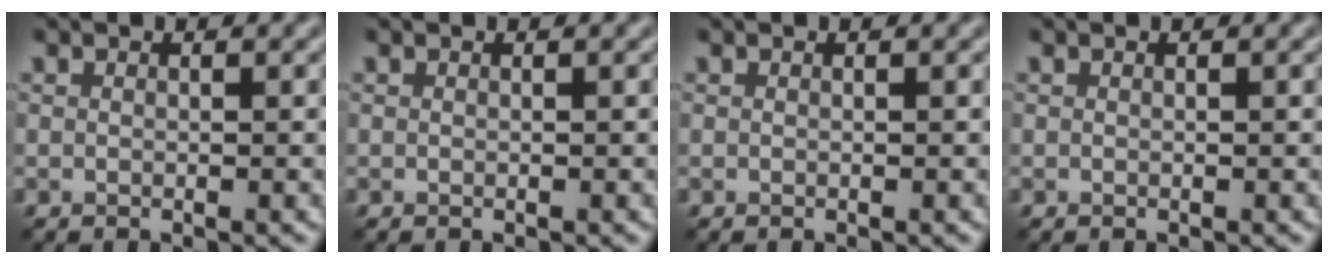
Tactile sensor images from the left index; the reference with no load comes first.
{"total": 0.0}
{"total": 0.0}
{"total": 0.0}